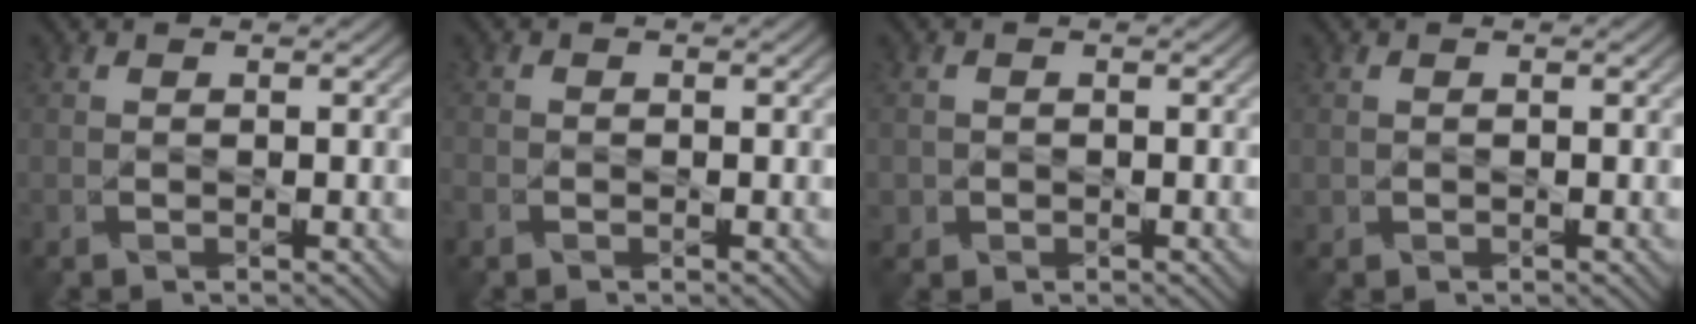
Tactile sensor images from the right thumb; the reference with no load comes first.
{"total": 1.1, "force": [-0.8, 0.7, 0.3], "torque": [-0.008, -0.002, -0.021]}
{"total": 1.4, "force": [-0.4, 1.3, 0.1], "torque": [0.004, -0.005, -0.011]}
{"total": 0.7, "force": [-0.1, 0.7, 0.0], "torque": [0.000, -0.007, -0.002]}